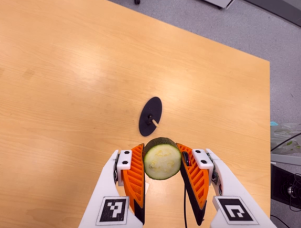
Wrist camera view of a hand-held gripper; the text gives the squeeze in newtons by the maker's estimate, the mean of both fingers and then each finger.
{"total": 11.4, "left": 10.8, "right": 12.0}